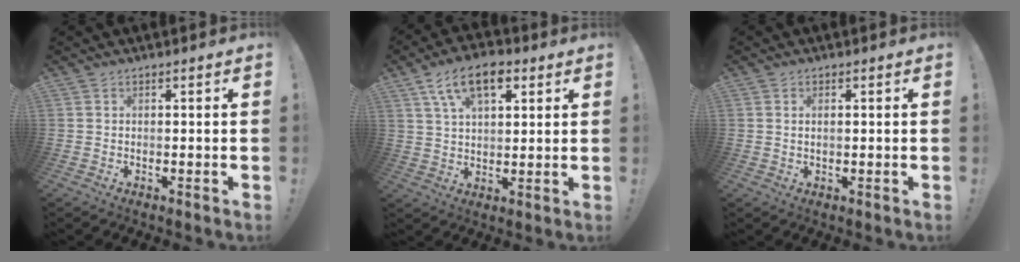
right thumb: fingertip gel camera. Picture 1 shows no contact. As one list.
[{"total": 12.1, "force": [5.9, 6.2, 8.5], "torque": [-0.141, -0.004, 0.108]}, {"total": 1.3, "force": [0.4, 0.3, 1.2], "torque": [-0.023, 0.002, 0.007]}]